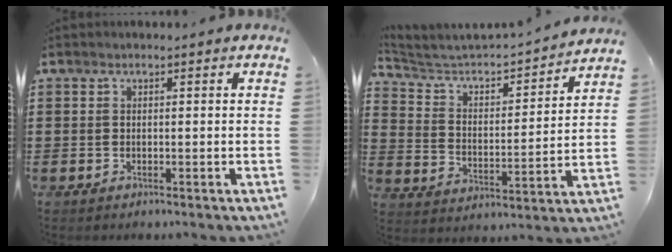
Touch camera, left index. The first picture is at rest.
{"total": 3.9, "force": [3.5, 1.1, 1.2], "torque": [-0.050, -0.033, 0.048]}